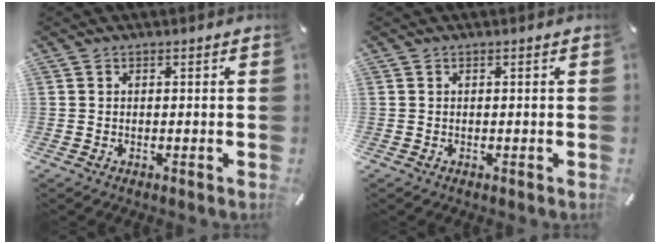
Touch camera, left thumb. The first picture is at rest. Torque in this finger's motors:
{"motor_torque": [0.00, 0.00, 0.00, 0.00, 0.00]}